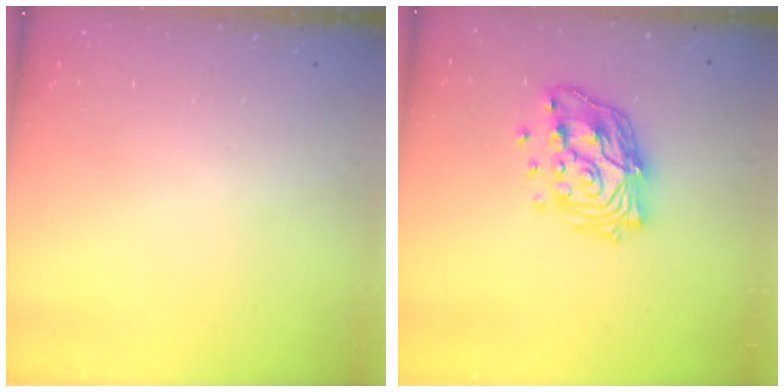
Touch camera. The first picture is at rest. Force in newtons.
{"total": 15.2, "press": 15.1, "slide": 1.5}